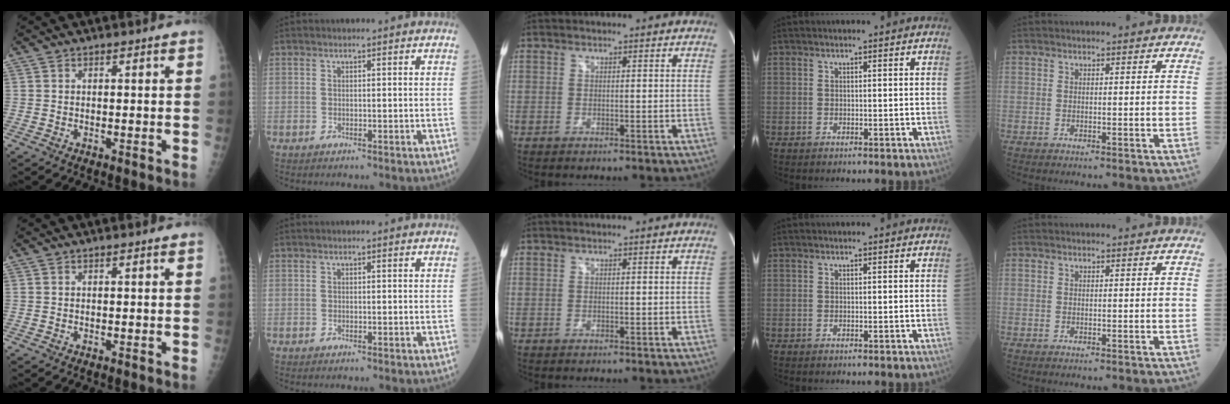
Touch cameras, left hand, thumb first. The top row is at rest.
{}